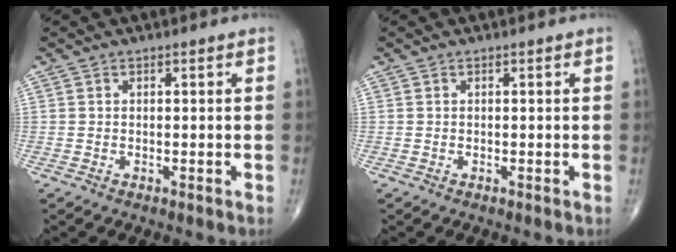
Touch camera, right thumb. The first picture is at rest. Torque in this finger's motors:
{"motor_torque": [-0.04, 0.04, -0.03, 0.03, 0.01]}